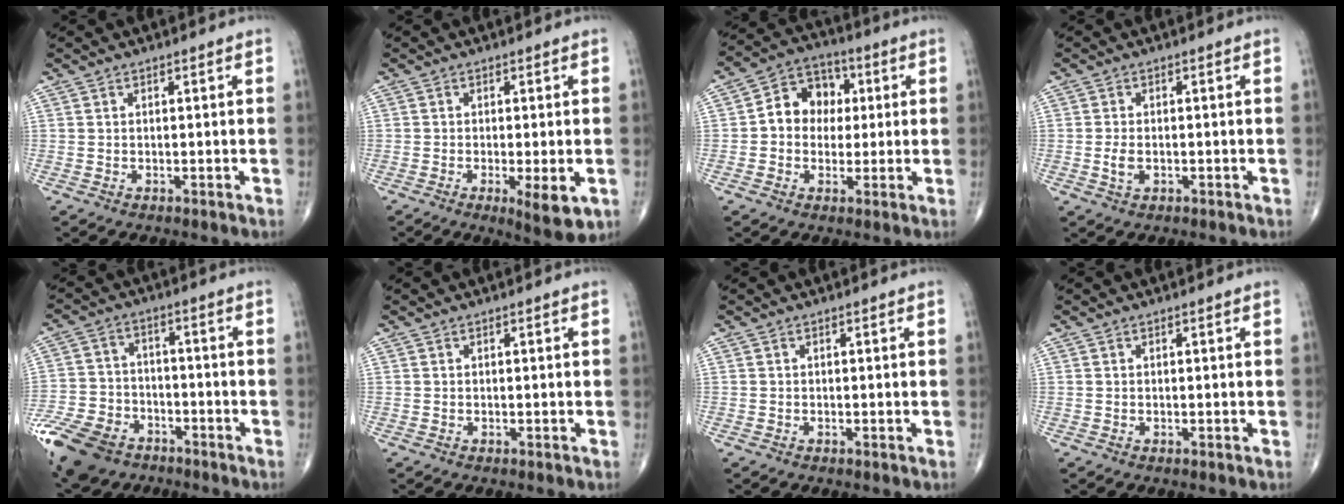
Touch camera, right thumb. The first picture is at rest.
{"total": 5.7, "force": [-1.7, 1.4, 5.3], "torque": [-0.080, -0.017, -0.026]}
{"total": 9.8, "force": [1.0, 8.1, 5.4], "torque": [-0.049, 0.022, 0.003]}
{"total": 2.6, "force": [-0.6, 1.4, 2.0], "torque": [-0.042, 0.000, -0.012]}
{"total": 15.9, "force": [-9.2, 10.5, 7.5], "torque": [-0.157, 0.026, -0.164]}
{"total": 0.0}
{"total": 0.0}
{"total": 0.0}